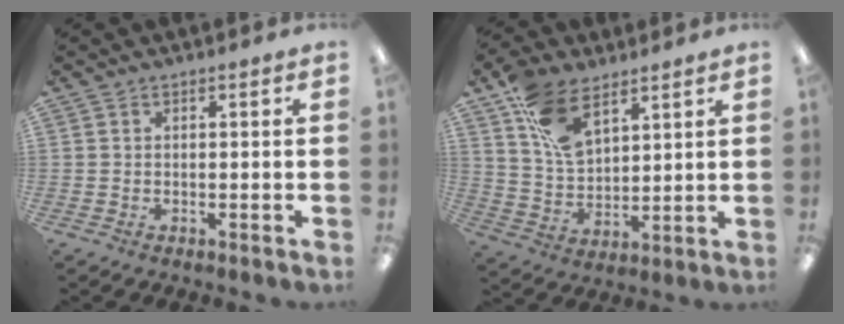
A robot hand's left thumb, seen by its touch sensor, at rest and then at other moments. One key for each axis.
{"total": 13.3, "fx": 7.8, "fy": 7.3, "fz": 7.9, "tx": -0.154, "ty": -0.017, "tz": 0.150}